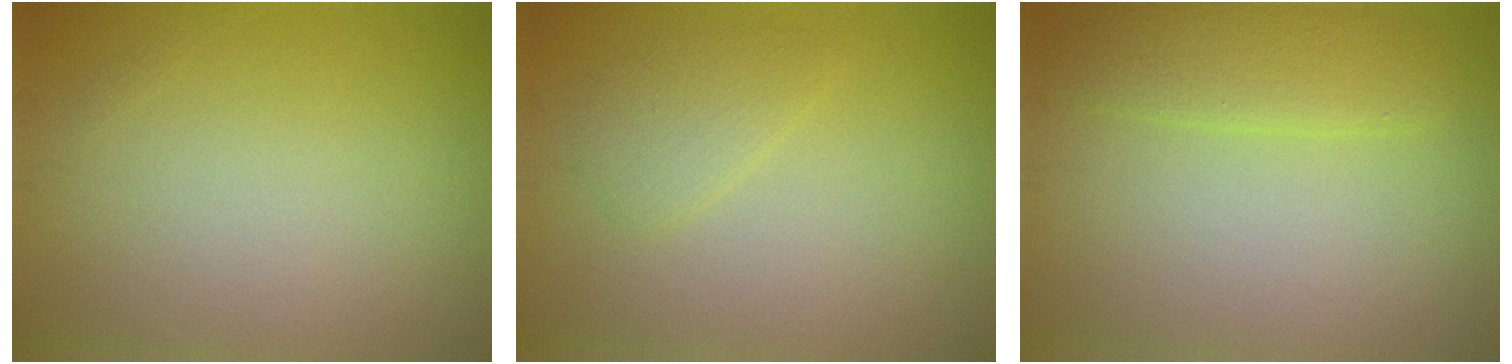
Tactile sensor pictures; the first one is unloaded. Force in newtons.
{"total": 1.8, "press": 1.8, "slide": 0.1}
{"total": 2.8, "press": 2.8, "slide": 0.3}